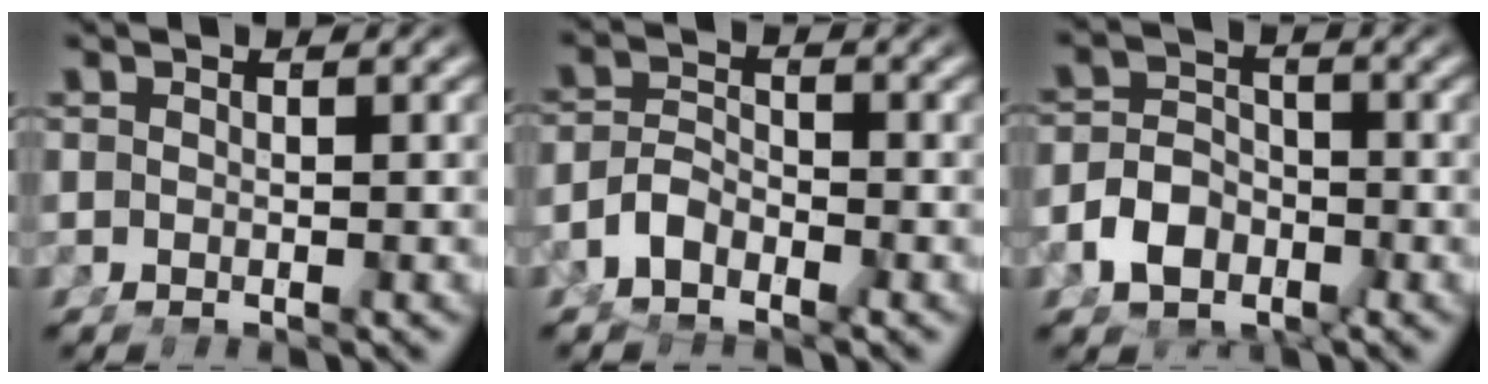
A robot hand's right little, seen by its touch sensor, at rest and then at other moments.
{"total": 3.9, "force": [-2.2, 2.6, 1.8], "torque": [-0.035, -0.008, -0.037]}
{"total": 4.8, "force": [-2.2, 3.7, 2.1], "torque": [-0.033, -0.010, -0.038]}